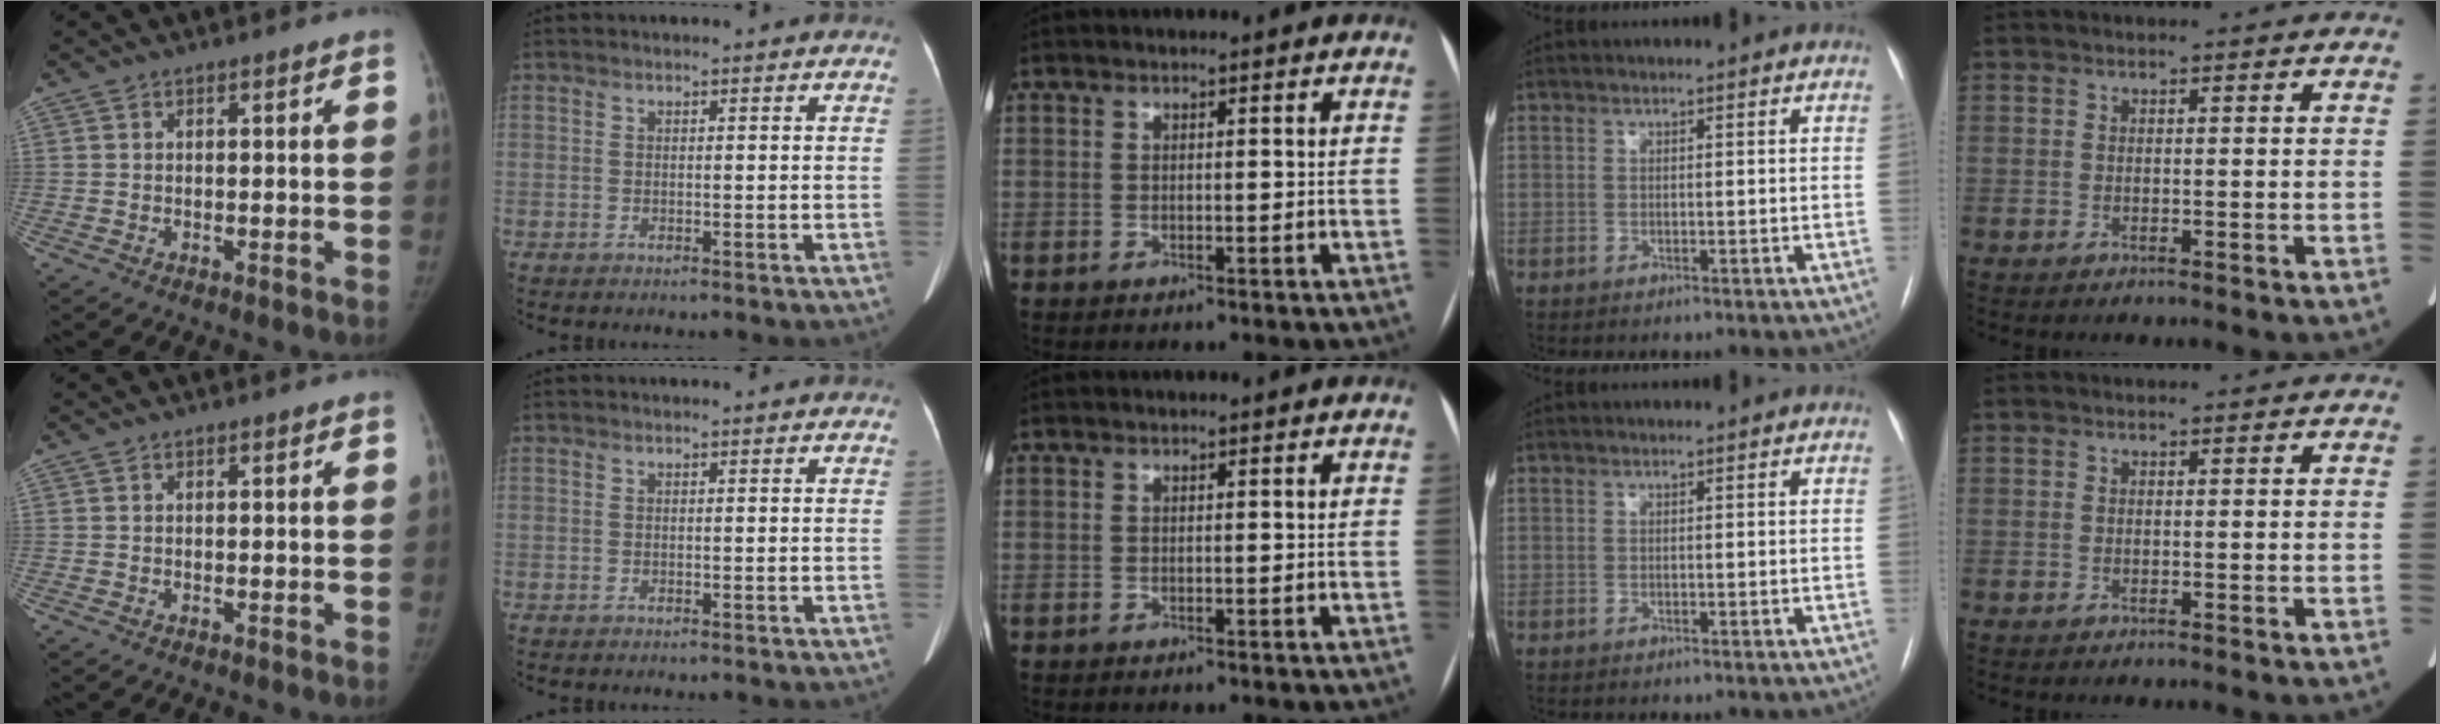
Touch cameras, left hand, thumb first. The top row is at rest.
{}